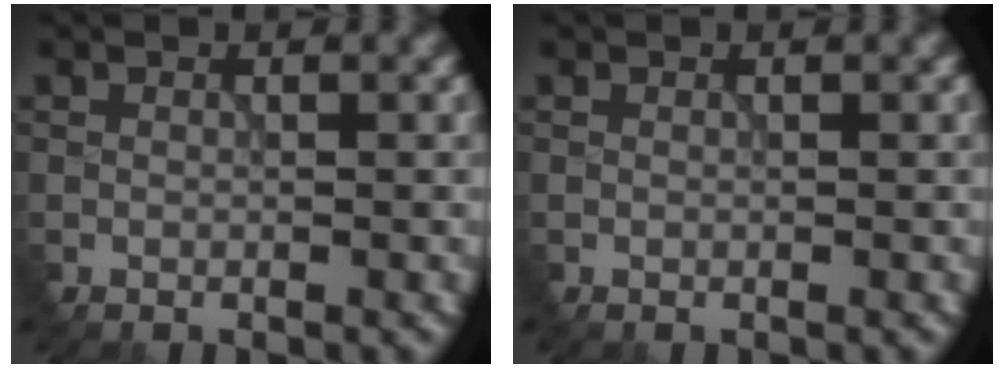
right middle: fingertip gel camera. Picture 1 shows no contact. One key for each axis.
{"total": 0.0}